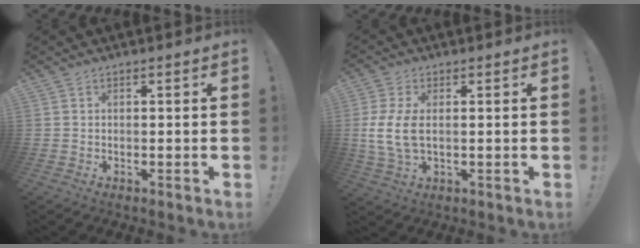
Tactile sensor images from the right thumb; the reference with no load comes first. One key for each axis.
{"total": 8.4, "fx": 0.5, "fy": 4.0, "fz": 7.4, "tx": -0.151, "ty": -0.013, "tz": 0.012}